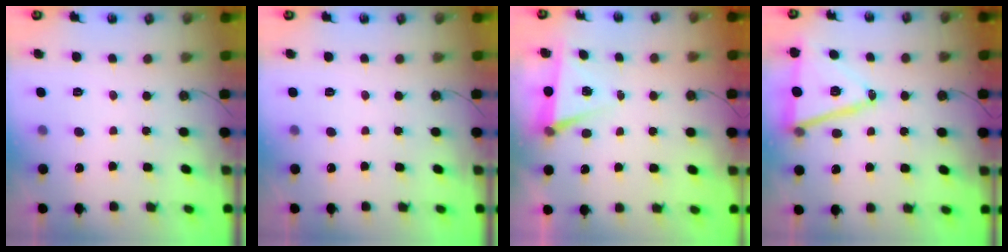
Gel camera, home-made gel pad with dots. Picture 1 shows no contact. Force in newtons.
{"total": 0.0}
{"total": 5.8, "press": 4.0, "slide": 4.2}
{"total": 15.5, "press": 15.0, "slide": 4.1}